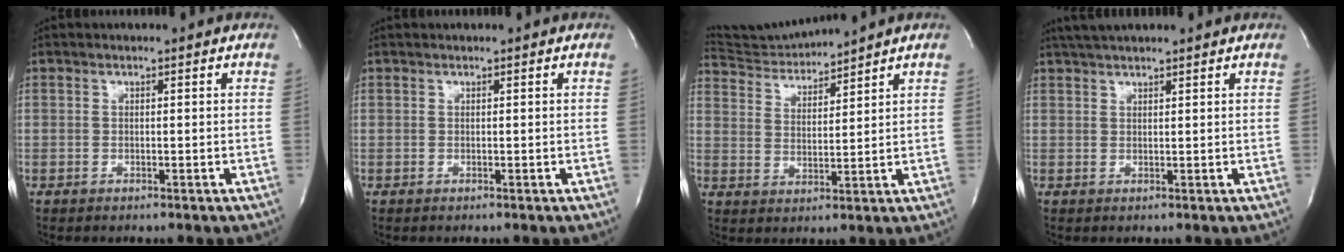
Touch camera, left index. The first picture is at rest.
{"total": 0.0}
{"total": 6.3, "force": [6.1, -1.5, -0.5], "torque": [-0.005, -0.002, 0.127]}
{"total": 4.1, "force": [3.6, 0.3, 2.0], "torque": [-0.033, 0.021, 0.063]}